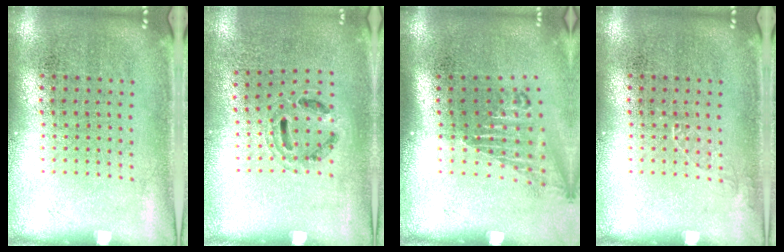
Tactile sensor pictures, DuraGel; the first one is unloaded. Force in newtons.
{"total": 0.8, "press": 0.8, "slide": 0.2}
{"total": 1.6, "press": 1.3, "slide": 0.9}
{"total": 0.6, "press": 0.6, "slide": 0.0}